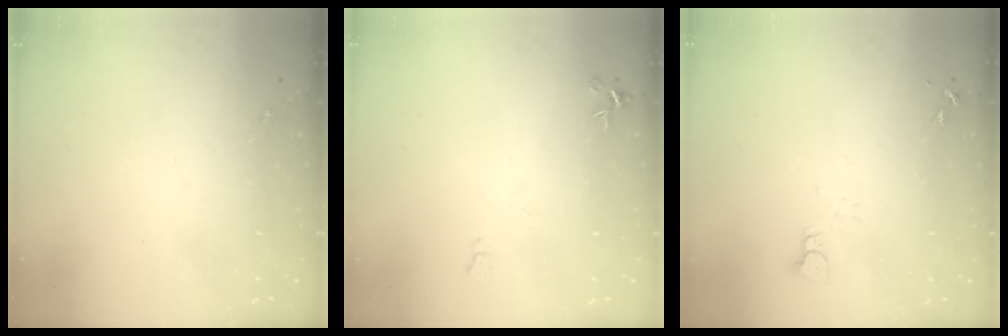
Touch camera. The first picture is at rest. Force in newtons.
{"total": 4.4, "press": 4.3, "slide": 0.9}
{"total": 2.2, "press": 2.2, "slide": 0.2}